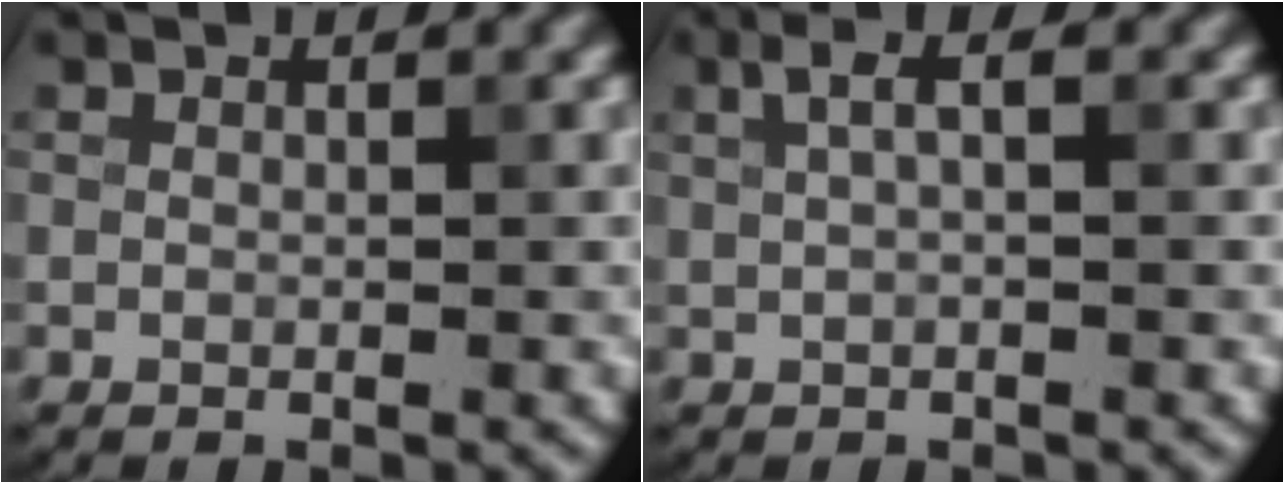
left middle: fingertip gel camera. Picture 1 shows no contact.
{"total": 2.1, "force": [0.9, 0.6, 1.9], "torque": [-0.032, 0.006, 0.016]}